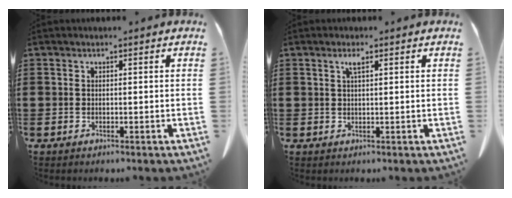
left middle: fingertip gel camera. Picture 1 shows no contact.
{"total": 1.7, "force": [0.9, 0.3, 1.4], "torque": [-0.031, 0.002, 0.016]}